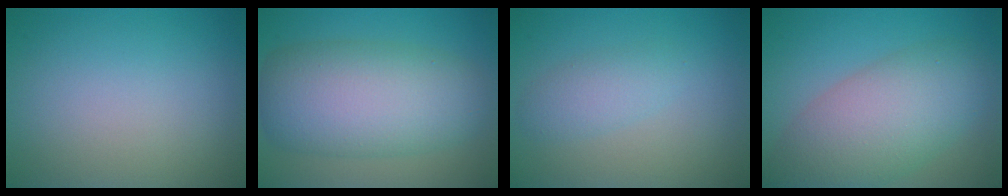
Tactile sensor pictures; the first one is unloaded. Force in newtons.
{"total": 9.6, "press": 9.6, "slide": 0.1}
{"total": 2.2, "press": 2.2, "slide": 0.1}
{"total": 8.1, "press": 8.1, "slide": 0.6}